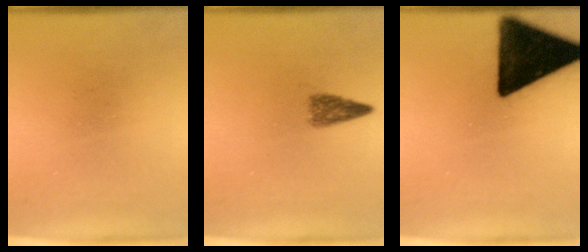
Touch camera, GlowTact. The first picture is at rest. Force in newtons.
{"total": 2.5}
{"total": 18.8}